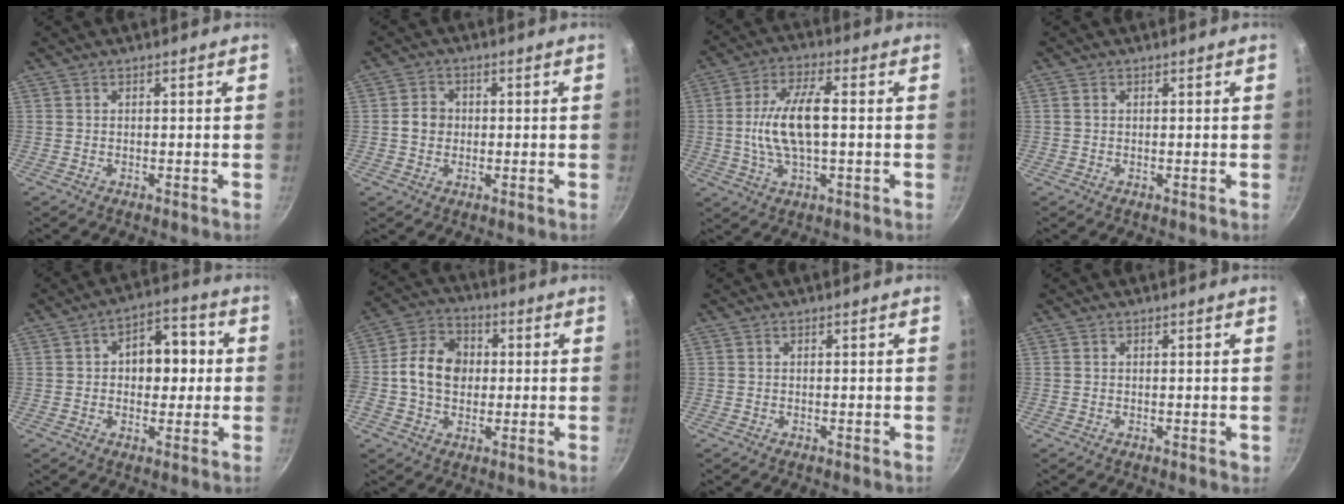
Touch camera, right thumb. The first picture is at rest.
{"total": 3.9, "force": [-0.1, 3.5, 1.9], "torque": [-0.014, 0.010, -0.008]}
{"total": 11.7, "force": [0.0, 4.8, 10.6], "torque": [-0.205, 0.018, -0.005]}
{"total": 0.9, "force": [0.2, 0.7, 0.5], "torque": [-0.008, 0.004, 0.002]}
{"total": 9.8, "force": [0.7, 6.8, 7.0], "torque": [-0.047, 0.020, 0.002]}
{"total": 11.6, "force": [0.2, 9.0, 7.2], "torque": [-0.105, 0.018, -0.017]}
{"total": 0.0}
{"total": 0.6, "force": [0.2, 0.5, 0.3], "torque": [0.000, 0.002, 0.001]}